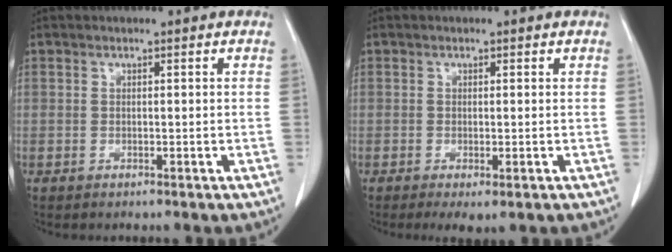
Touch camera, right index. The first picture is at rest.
{"total": 2.8, "force": [-1.2, 0.8, 2.4], "torque": [-0.037, -0.007, -0.012]}